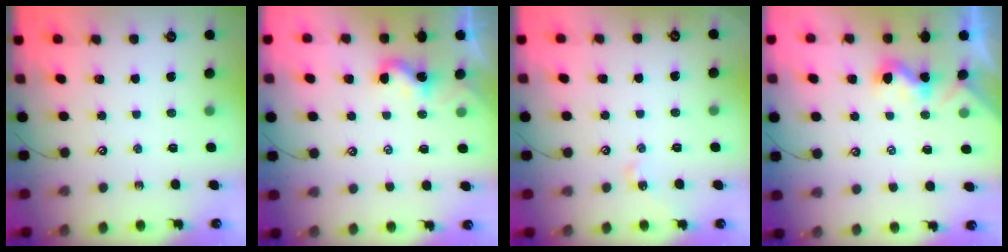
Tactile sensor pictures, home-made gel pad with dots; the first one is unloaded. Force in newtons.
{"total": 1.1, "press": 1.1, "slide": 0.3}
{"total": 2.0, "press": 2.0, "slide": 0.4}
{"total": 2.5, "press": 2.5, "slide": 0.3}